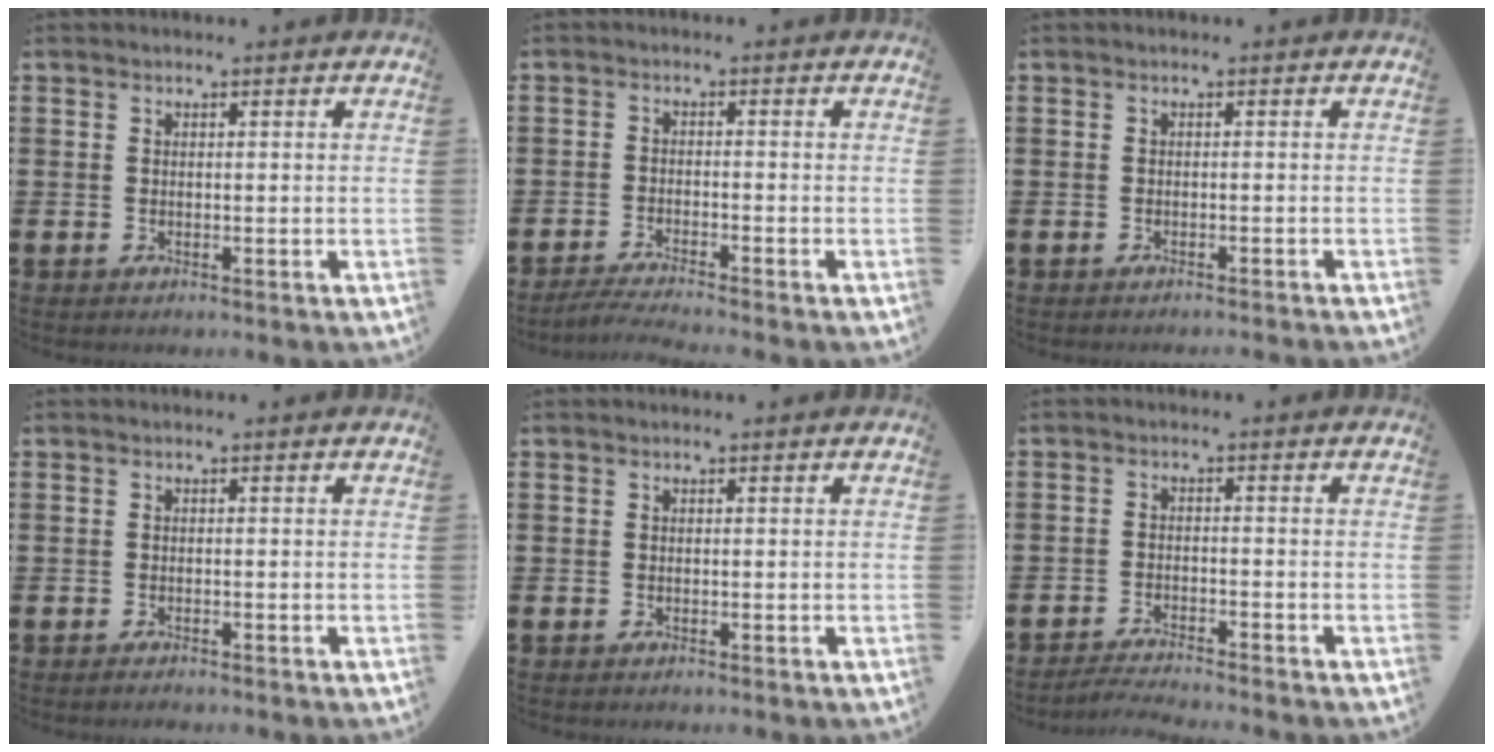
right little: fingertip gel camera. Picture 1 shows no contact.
{"total": 2.2, "force": [-2.0, -0.2, 0.9], "torque": [-0.013, 0.001, -0.038]}
{"total": 0.6, "force": [-0.5, -0.2, 0.0], "torque": [0.001, 0.000, -0.012]}
{"total": 0.5, "force": [-0.5, 0.1, 0.2], "torque": [-0.005, -0.003, -0.009]}
{"total": 0.0}
{"total": 2.1, "force": [-2.0, -0.2, 0.3], "torque": [-0.006, 0.004, -0.041]}